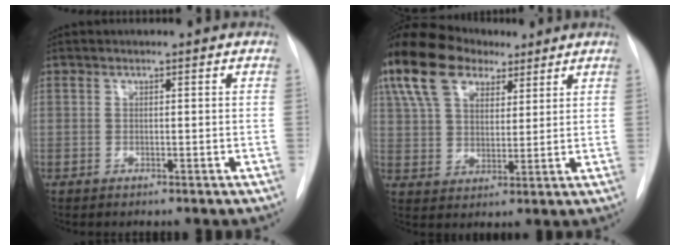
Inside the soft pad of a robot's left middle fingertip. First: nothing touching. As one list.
[{"total": 15.3, "force": [9.7, 8.2, 8.5], "torque": [-0.187, 0.047, 0.178]}]